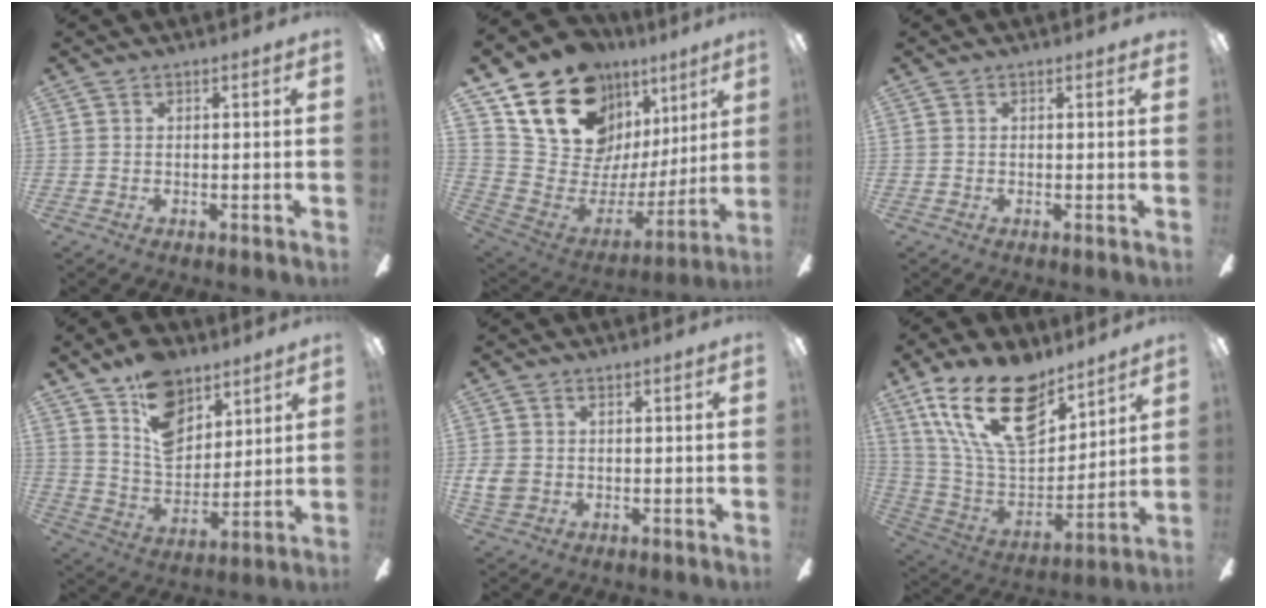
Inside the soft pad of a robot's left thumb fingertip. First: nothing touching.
{"total": 20.4, "force": [13.6, 12.4, 8.9], "torque": [-0.160, -0.088, 0.262]}
{"total": 0.0}
{"total": 15.0, "force": [9.5, 9.2, 7.1], "torque": [-0.112, -0.045, 0.177]}
{"total": 4.4, "force": [-0.1, 3.6, 2.5], "torque": [-0.065, 0.002, -0.004]}
{"total": 24.2, "force": [14.6, 12.2, 15.0], "torque": [-0.287, -0.075, 0.261]}